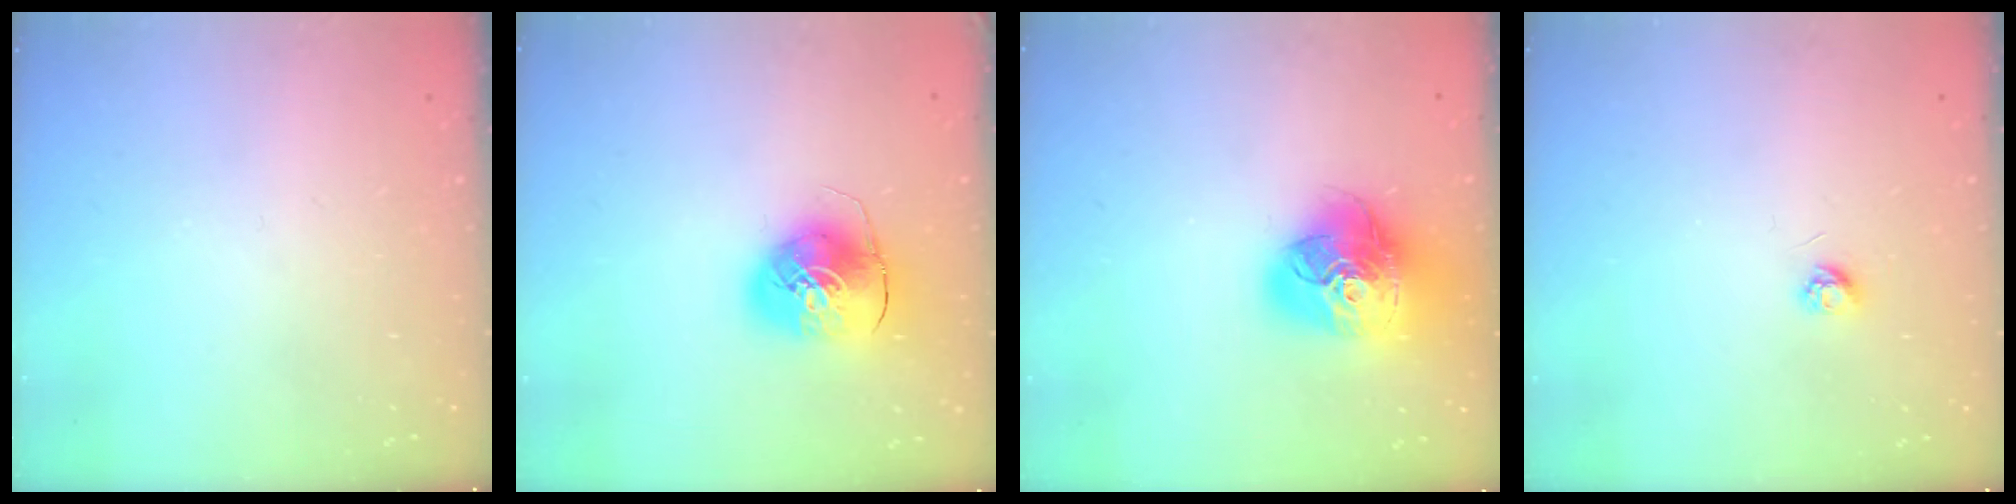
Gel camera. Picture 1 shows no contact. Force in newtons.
{"total": 9.8, "press": 9.7, "slide": 1.5}
{"total": 21.4, "press": 21.3, "slide": 2.3}
{"total": 3.7, "press": 3.7, "slide": 0.3}